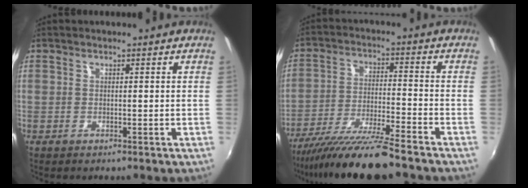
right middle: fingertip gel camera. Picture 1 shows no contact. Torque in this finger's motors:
{"motor_torque": [1.07, -1.07, 0.32, 0.08]}